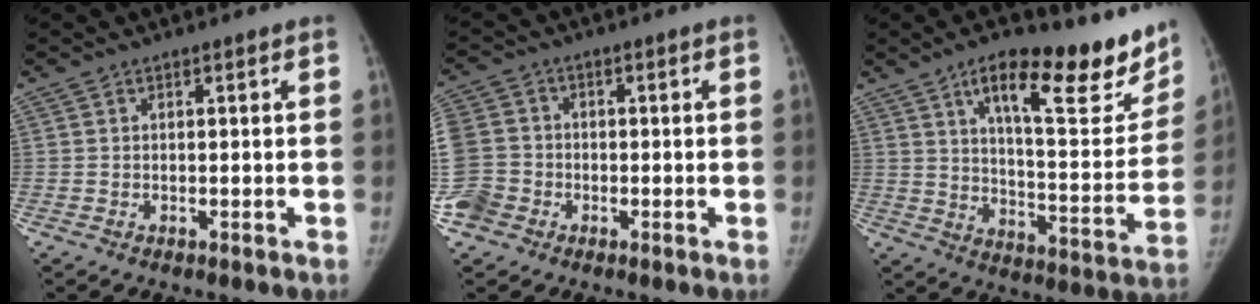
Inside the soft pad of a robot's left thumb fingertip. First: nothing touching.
{"total": 11.3, "force": [-2.8, 9.9, 4.6], "torque": [-0.122, 0.020, -0.051]}
{"total": 22.2, "force": [14.7, 7.3, 14.9], "torque": [-0.159, -0.073, 0.219]}